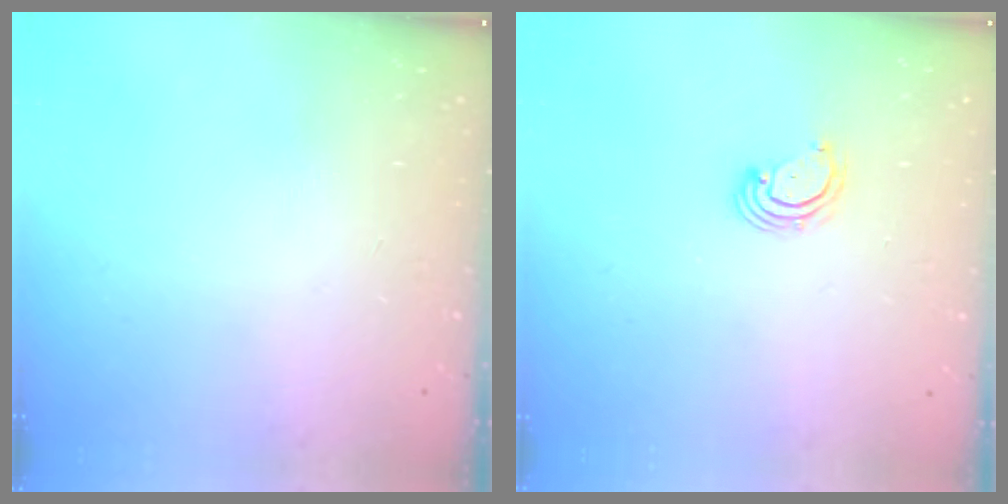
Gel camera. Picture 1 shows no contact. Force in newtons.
{"total": 2.5, "press": 2.5, "slide": 0.3}